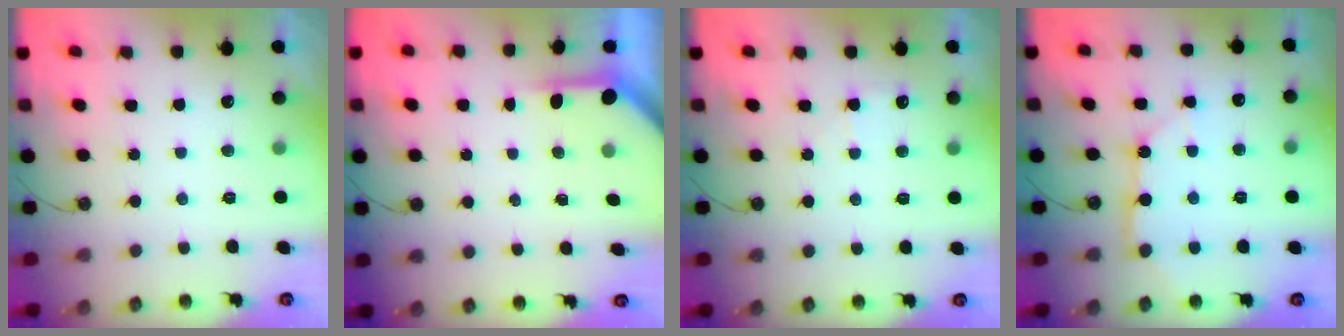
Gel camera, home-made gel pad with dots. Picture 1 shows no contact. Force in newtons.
{"total": 4.0, "press": 4.0, "slide": 0.3}
{"total": 4.3, "press": 4.2, "slide": 0.5}
{"total": 10.4, "press": 10.3, "slide": 1.4}